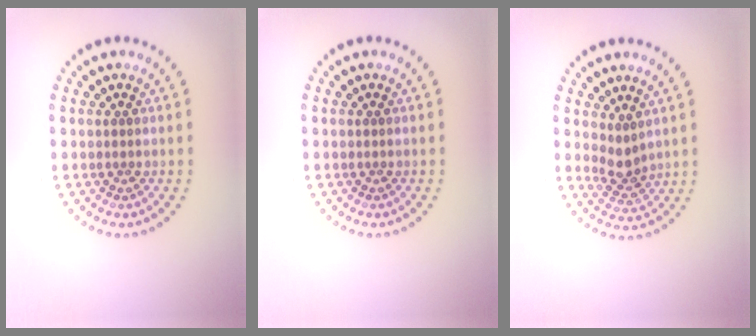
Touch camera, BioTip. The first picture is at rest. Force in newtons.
{"total": 0.0}
{"total": 2.2, "press": 1.8, "slide": 1.3}